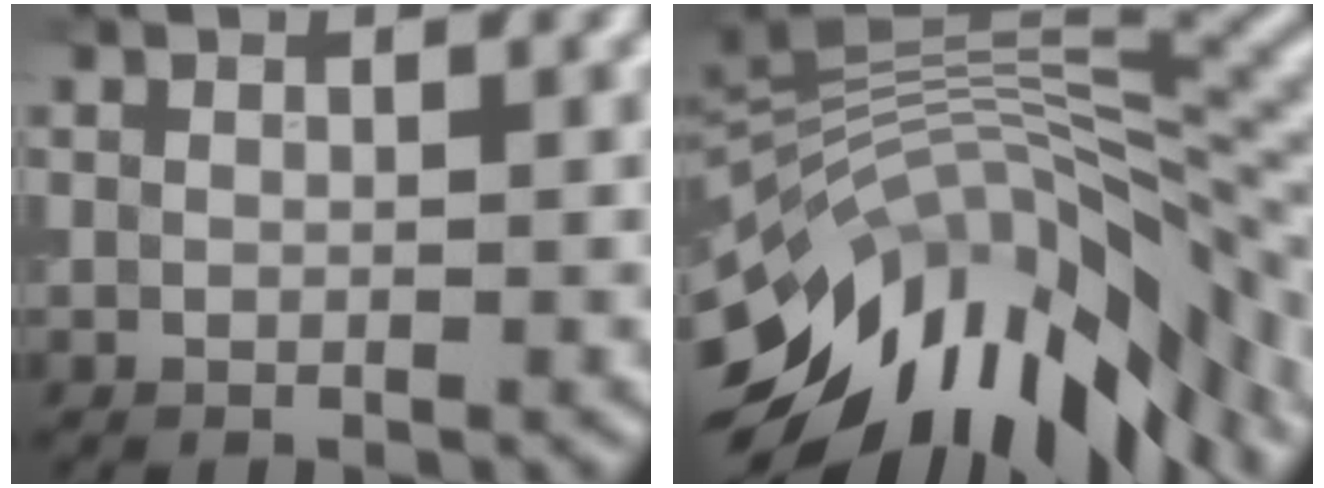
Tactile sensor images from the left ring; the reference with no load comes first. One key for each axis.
{"total": 13.9, "fx": -6.5, "fy": 5.4, "fz": 11.0, "tx": -0.188, "ty": 0.023, "tz": -0.119}